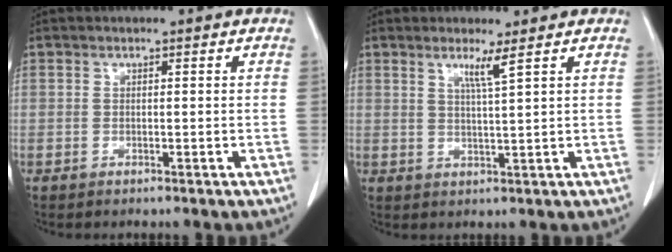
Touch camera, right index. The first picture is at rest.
{"total": 2.9, "force": [1.7, -0.9, 2.2], "torque": [-0.041, -0.010, 0.034]}